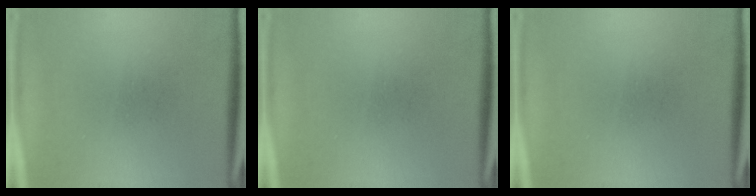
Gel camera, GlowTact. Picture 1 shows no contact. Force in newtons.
{"total": 0.0}
{"total": 0.0}